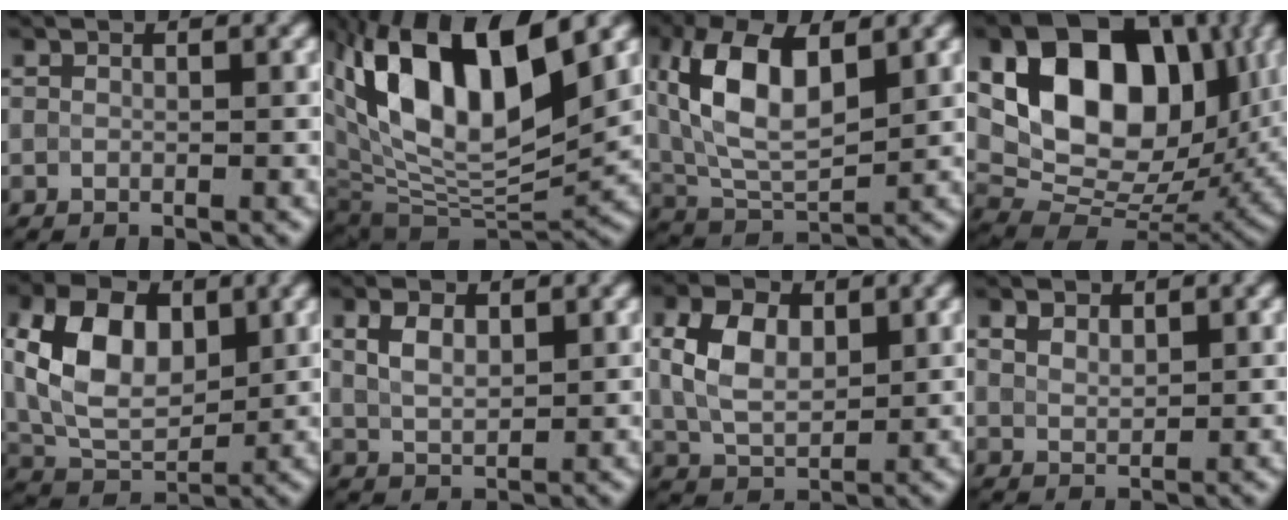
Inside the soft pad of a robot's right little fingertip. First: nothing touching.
{"total": 13.3, "force": [5.1, 6.4, 10.5], "torque": [-0.191, 0.009, 0.099]}
{"total": 9.4, "force": [2.9, 4.3, 7.8], "torque": [-0.162, 0.016, 0.051]}
{"total": 16.3, "force": [5.0, 10.7, 11.3], "torque": [-0.192, 0.026, 0.091]}
{"total": 8.5, "force": [2.2, 5.4, 6.3], "torque": [-0.137, 0.013, 0.044]}
{"total": 2.6, "force": [1.4, 1.3, 1.8], "torque": [-0.043, 0.008, 0.032]}
{"total": 5.3, "force": [1.7, 3.2, 3.8], "torque": [-0.088, 0.011, 0.033]}
{"total": 2.1, "force": [1.6, 1.0, 0.9], "torque": [-0.023, 0.007, 0.032]}